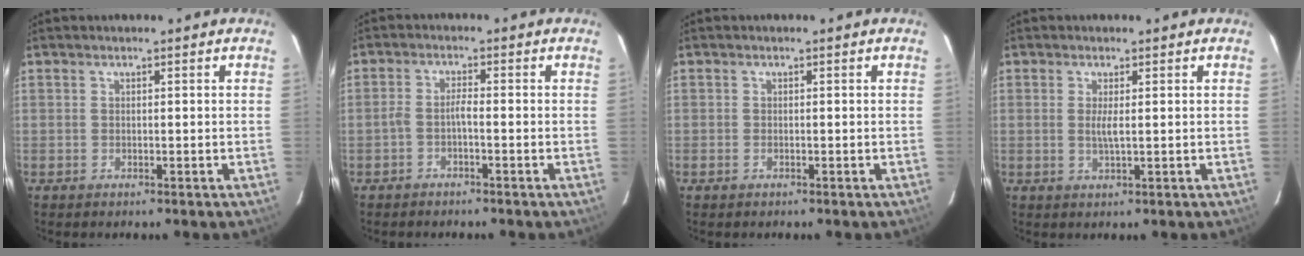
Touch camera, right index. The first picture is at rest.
{"total": 2.1, "force": [-1.4, 0.1, 1.5], "torque": [-0.040, 0.007, -0.028]}
{"total": 0.7, "force": [-0.4, 0.4, 0.3], "torque": [-0.006, -0.002, -0.010]}
{"total": 2.1, "force": [0.3, 0.2, 2.0], "torque": [-0.041, -0.004, 0.004]}